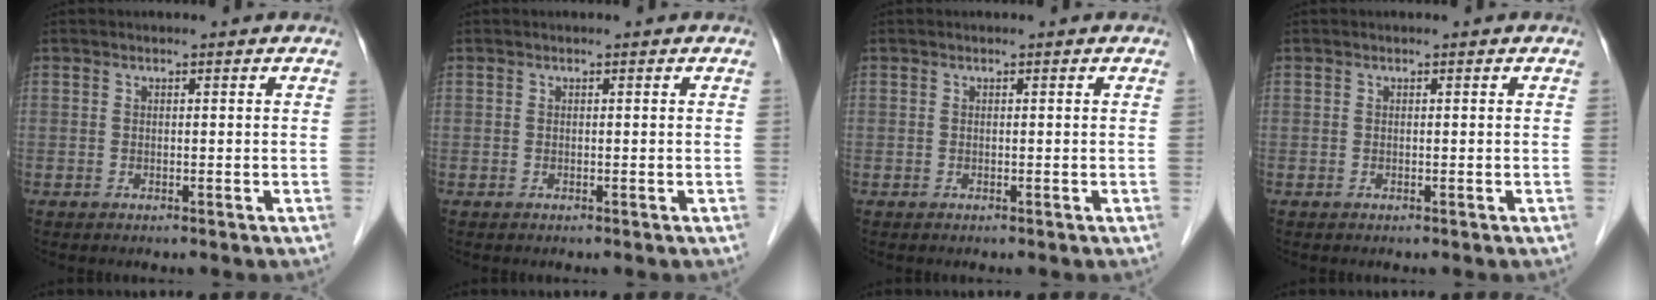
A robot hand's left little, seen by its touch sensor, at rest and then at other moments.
{"total": 0.0}
{"total": 0.0}
{"total": 0.0}